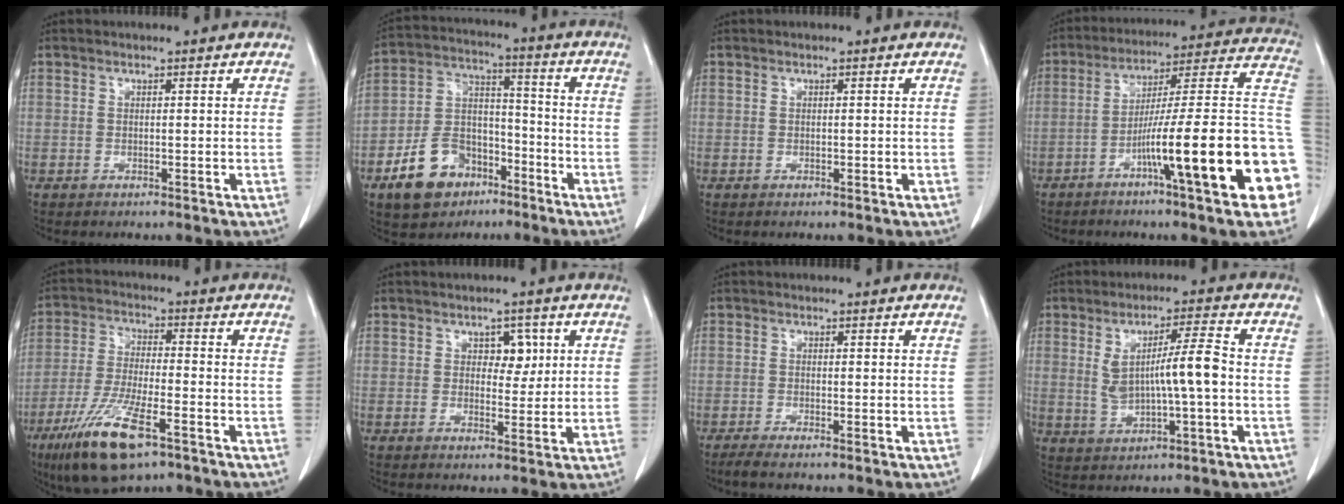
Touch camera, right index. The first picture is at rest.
{"total": 12.3, "force": [-6.8, 8.1, 6.1], "torque": [-0.131, 0.021, -0.116]}
{"total": 0.0}
{"total": 23.2, "force": [-7.4, 0.8, 21.9], "torque": [-0.230, 0.014, -0.114]}
{"total": 12.7, "force": [-7.4, 2.7, 10.0], "torque": [-0.203, -0.026, -0.129]}
{"total": 3.6, "force": [1.2, 2.3, 2.5], "torque": [-0.028, 0.007, 0.018]}
{"total": 1.9, "force": [-1.5, -0.1, 1.2], "torque": [-0.025, -0.004, -0.030]}
{"total": 8.0, "force": [0.2, 0.8, 8.0], "torque": [-0.146, 0.007, 0.007]}